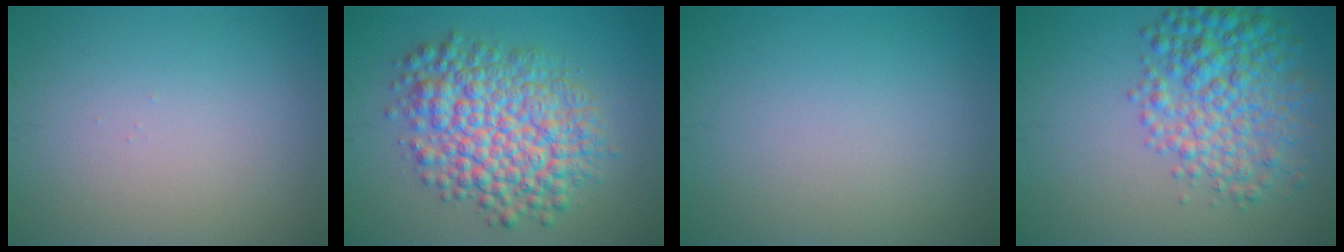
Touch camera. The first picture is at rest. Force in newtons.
{"total": 8.7, "press": 8.7, "slide": 0.2}
{"total": 0.0}
{"total": 6.5, "press": 6.5, "slide": 0.1}